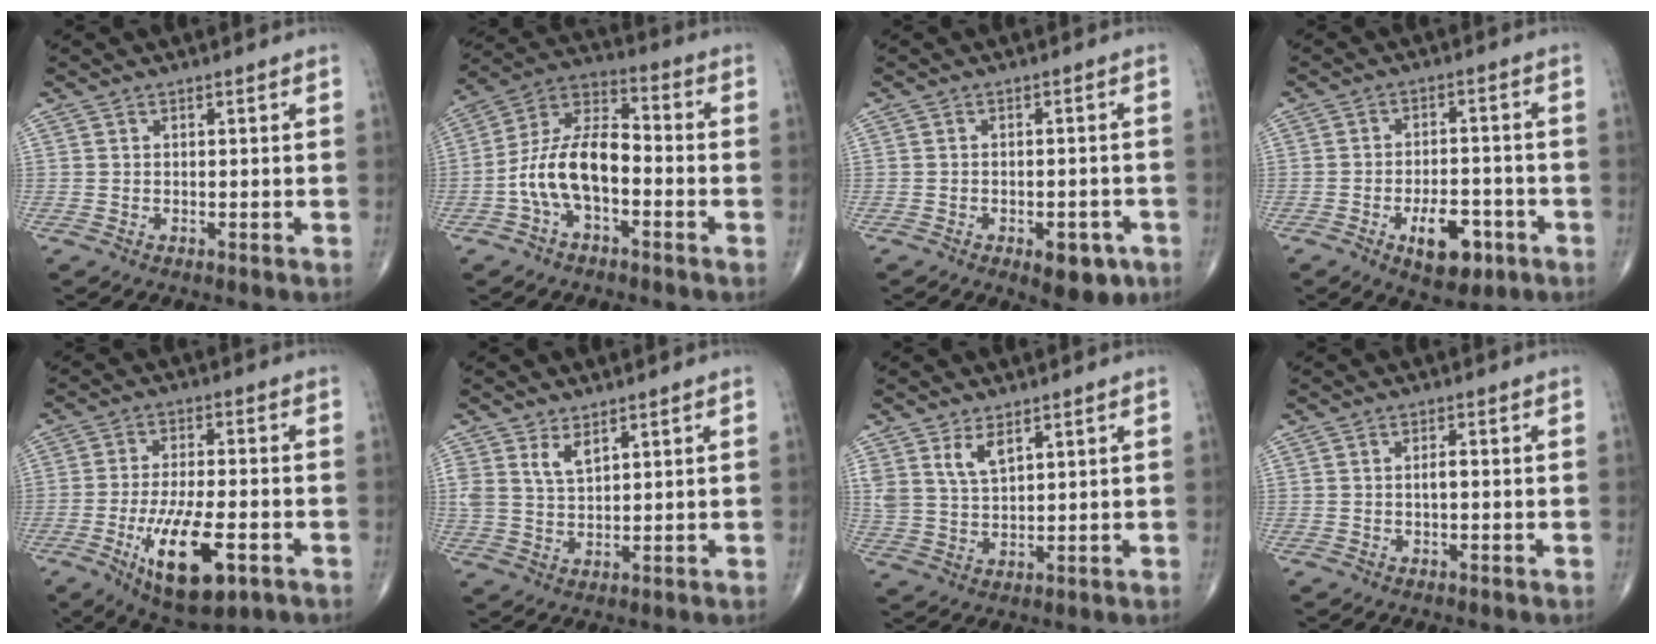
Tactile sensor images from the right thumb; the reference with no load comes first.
{"total": 12.8, "force": [-3.3, 6.5, 10.5], "torque": [-0.192, 0.047, -0.069]}
{"total": 6.2, "force": [-3.1, 3.0, 4.4], "torque": [-0.036, 0.013, -0.033]}
{"total": 9.2, "force": [-4.3, 4.7, 6.7], "torque": [-0.081, 0.021, -0.059]}
{"total": 14.4, "force": [-5.4, 5.2, 12.3], "torque": [-0.211, 0.006, -0.080]}
{"total": 4.0, "force": [2.5, 1.8, 2.6], "torque": [-0.041, -0.014, 0.053]}
{"total": 5.1, "force": [3.1, 2.4, 3.4], "torque": [-0.057, -0.016, 0.066]}
{"total": 1.3, "force": [-0.2, 0.5, 1.2], "torque": [-0.019, 0.003, -0.004]}